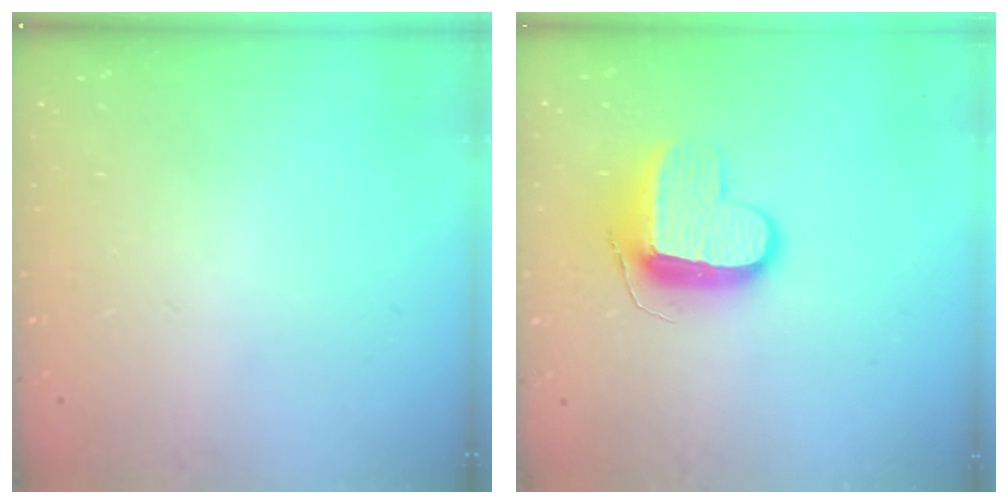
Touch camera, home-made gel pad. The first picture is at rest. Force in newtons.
{"total": 9.4, "press": 9.3, "slide": 1.3}